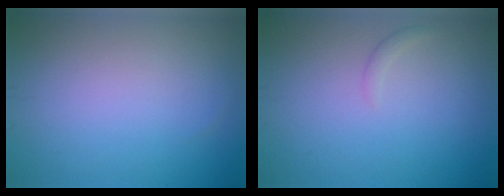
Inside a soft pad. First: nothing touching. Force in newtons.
{"total": 0.7, "press": 0.7, "slide": 0.1}